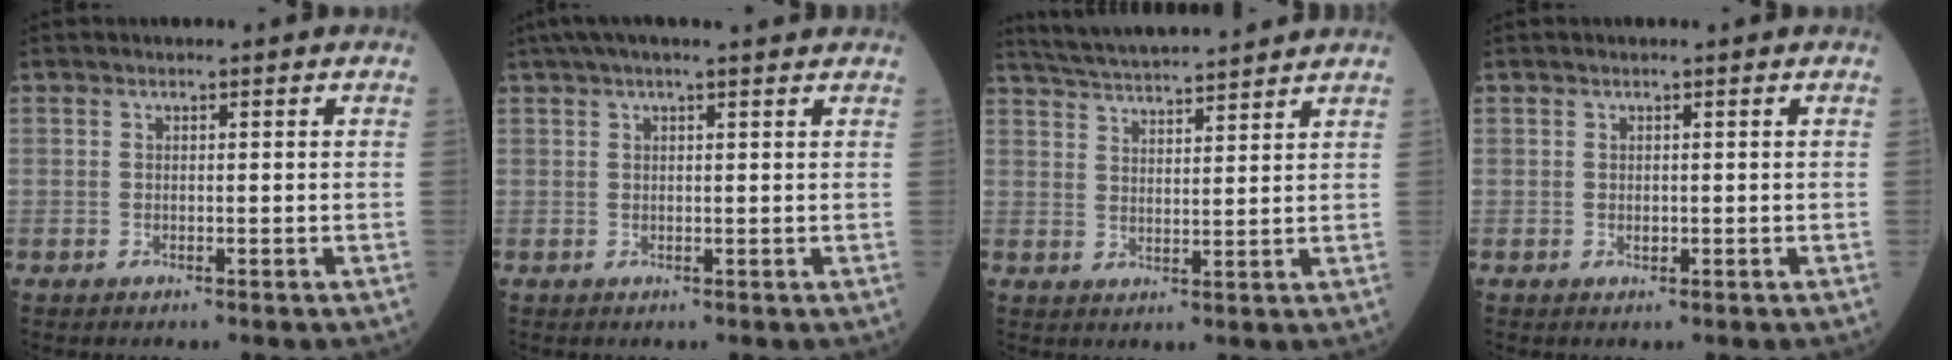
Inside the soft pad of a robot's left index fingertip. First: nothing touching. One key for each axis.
{"total": 8.0, "fx": 6.7, "fy": 0.3, "fz": 4.3, "tx": -0.071, "ty": 0.041, "tz": 0.088}
{"total": 11.7, "fx": 11.0, "fy": 0.3, "fz": 4.1, "tx": -0.081, "ty": 0.024, "tz": 0.170}
{"total": 0.6, "fx": -0.1, "fy": 0.4, "fz": 0.4, "tx": -0.010, "ty": 0.000, "tz": -0.001}